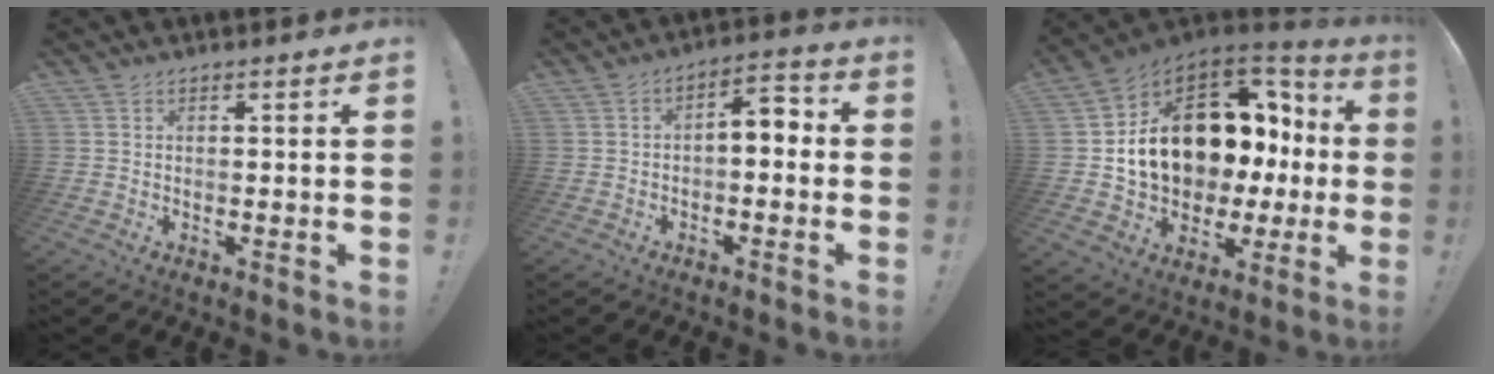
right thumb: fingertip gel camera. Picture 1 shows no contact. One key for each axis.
{"total": 5.5, "fx": -0.8, "fy": 2.6, "fz": 4.7, "tx": -0.061, "ty": 0.000, "tz": -0.019}
{"total": 17.6, "fx": 4.0, "fy": 12.7, "fz": 11.6, "tx": -0.169, "ty": -0.030, "tz": 0.106}